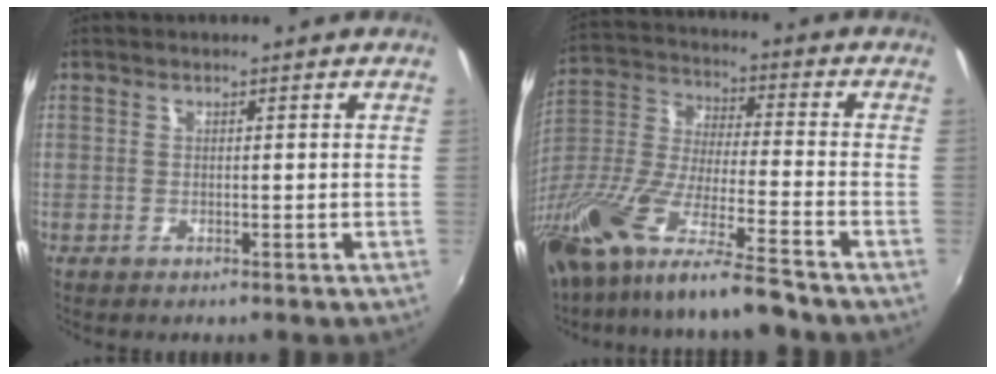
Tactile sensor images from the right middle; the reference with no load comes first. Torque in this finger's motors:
{"motor_torque": [1.04, -1.10, 0.51, 0.21]}